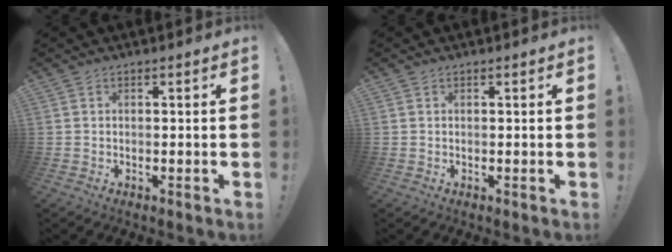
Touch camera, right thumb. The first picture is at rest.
{"total": 0.0}